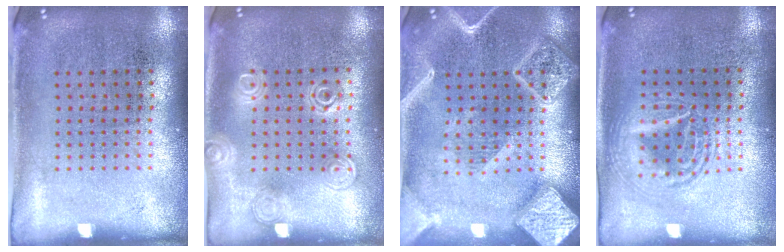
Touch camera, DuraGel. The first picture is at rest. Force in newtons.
{"total": 1.2, "press": 1.2, "slide": 0.3}
{"total": 4.1, "press": 4.1, "slide": 0.5}
{"total": 1.7, "press": 1.7, "slide": 0.2}